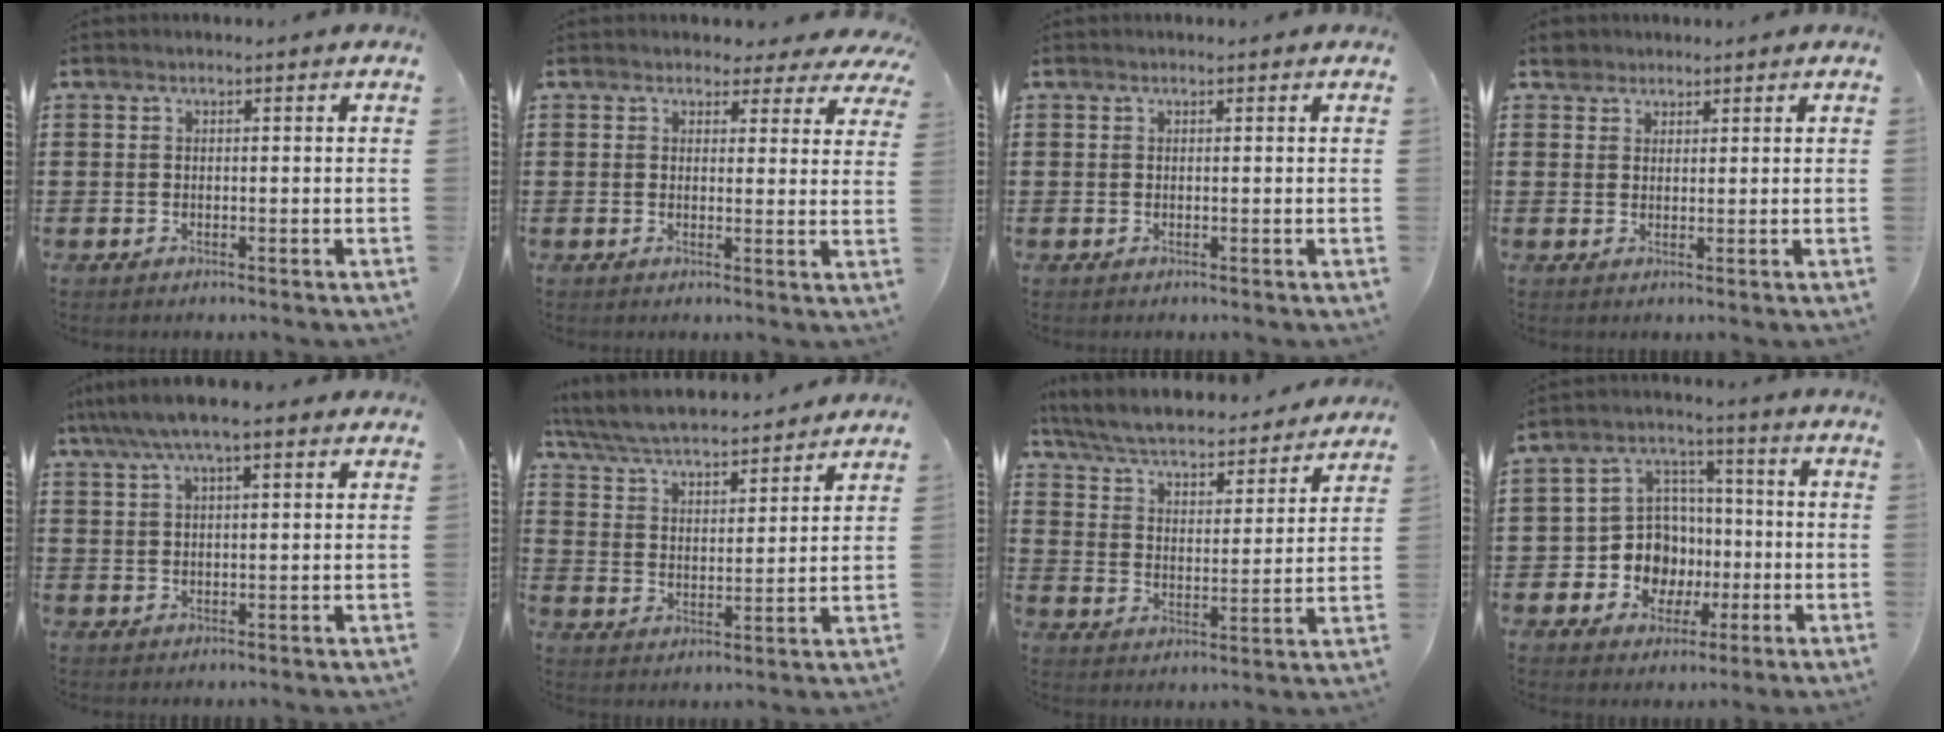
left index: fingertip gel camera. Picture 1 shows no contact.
{"total": 2.5, "force": [2.1, 1.3, 0.7], "torque": [-0.016, -0.004, 0.036]}
{"total": 0.0}
{"total": 2.2, "force": [1.9, 1.2, 0.1], "torque": [-0.001, 0.004, 0.035]}
{"total": 5.3, "force": [3.6, 1.1, 3.8], "torque": [-0.079, 0.001, 0.063]}
{"total": 5.9, "force": [5.7, 0.4, 1.7], "torque": [-0.059, -0.034, 0.096]}
{"total": 5.2, "force": [4.9, 0.4, 1.7], "torque": [-0.057, -0.037, 0.078]}
{"total": 9.5, "force": [-1.4, 8.8, 3.2], "torque": [-0.104, 0.013, -0.018]}